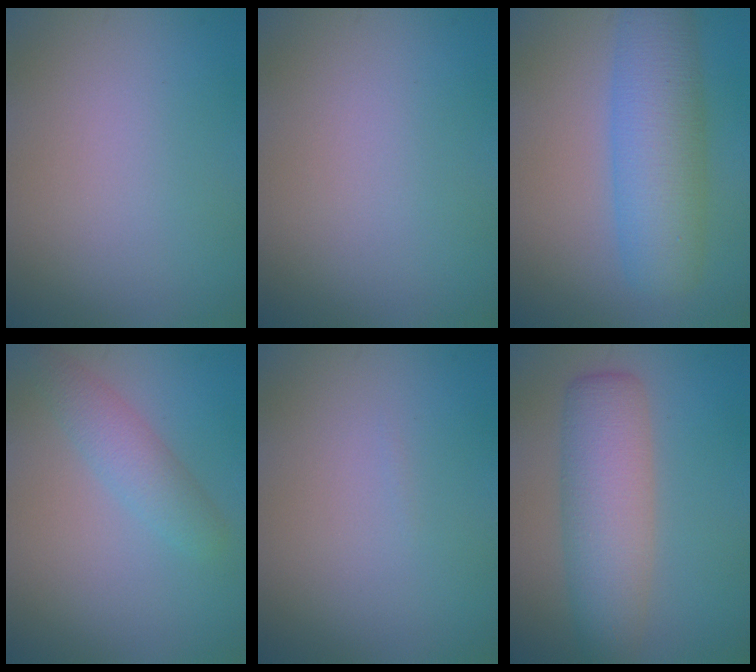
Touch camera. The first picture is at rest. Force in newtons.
{"total": 0.0}
{"total": 6.7, "press": 6.7, "slide": 0.2}
{"total": 2.5, "press": 2.5, "slide": 0.1}
{"total": 0.0}
{"total": 6.2, "press": 6.2, "slide": 0.2}